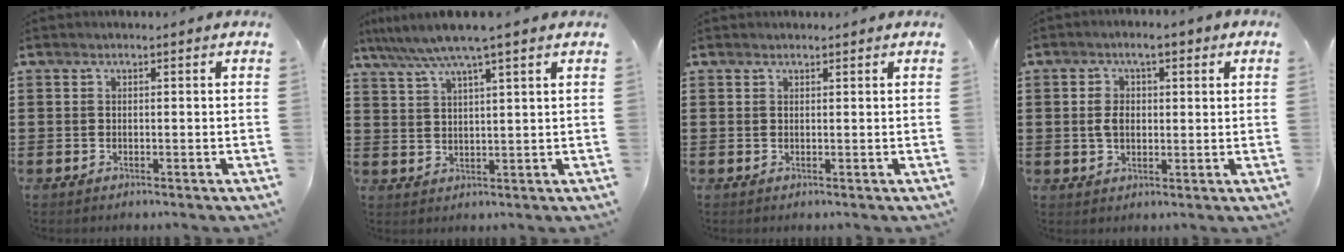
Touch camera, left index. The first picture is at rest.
{"total": 5.7, "force": [4.5, -0.4, 3.5], "torque": [-0.080, -0.013, 0.077]}
{"total": 0.7, "force": [0.7, 0.2, 0.1], "torque": [-0.004, 0.000, 0.014]}
{"total": 4.9, "force": [1.2, 2.6, 4.0], "torque": [-0.083, 0.012, 0.018]}